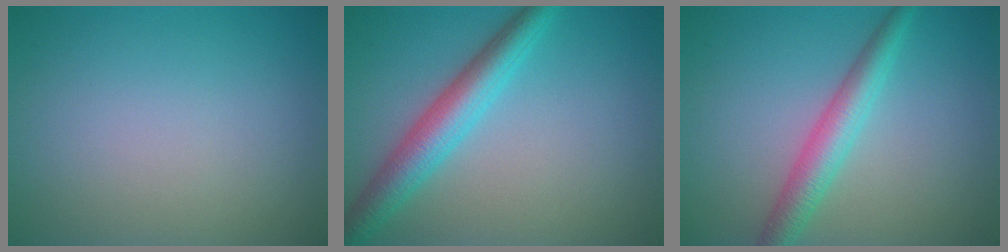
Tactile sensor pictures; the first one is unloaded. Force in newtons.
{"total": 4.8, "press": 4.8, "slide": 0.1}
{"total": 3.6, "press": 3.6, "slide": 0.1}